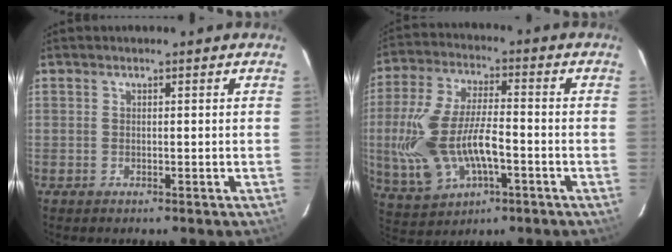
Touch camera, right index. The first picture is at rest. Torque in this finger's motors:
{"motor_torque": [1.08, -0.72, 0.52, 0.21]}